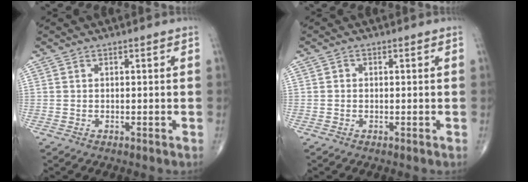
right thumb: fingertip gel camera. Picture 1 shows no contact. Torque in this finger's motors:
{"motor_torque": [-0.26, 0.28, 0.18, 0.08, 0.02]}